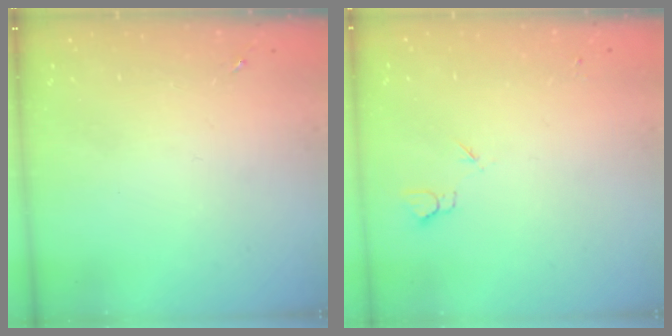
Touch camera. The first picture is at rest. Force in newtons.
{"total": 3.2, "press": 3.2, "slide": 0.4}